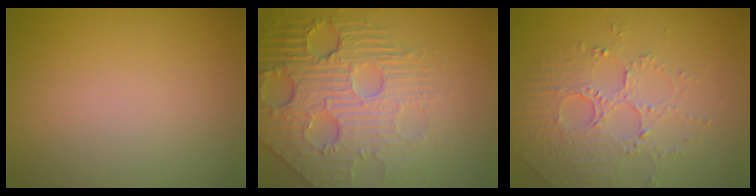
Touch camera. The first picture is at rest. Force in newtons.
{"total": 8.5, "press": 6.0, "slide": 6.1}
{"total": 5.0, "press": 3.4, "slide": 3.6}